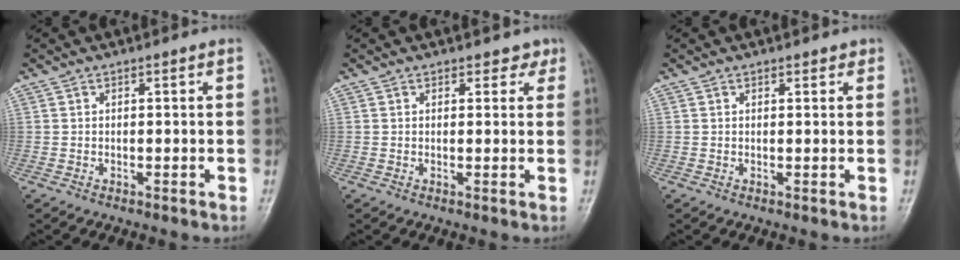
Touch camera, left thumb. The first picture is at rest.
{"total": 2.1, "force": [1.5, 1.4, 0.4], "torque": [0.017, -0.007, 0.013]}
{"total": 1.2, "force": [0.9, 0.6, 0.4], "torque": [0.004, -0.005, 0.008]}